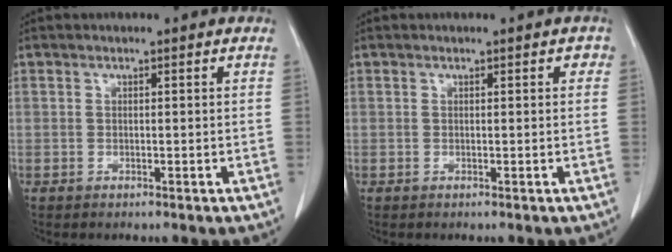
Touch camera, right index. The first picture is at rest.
{"total": 0.8, "force": [0.3, 0.5, 0.5], "torque": [0.004, 0.004, 0.001]}